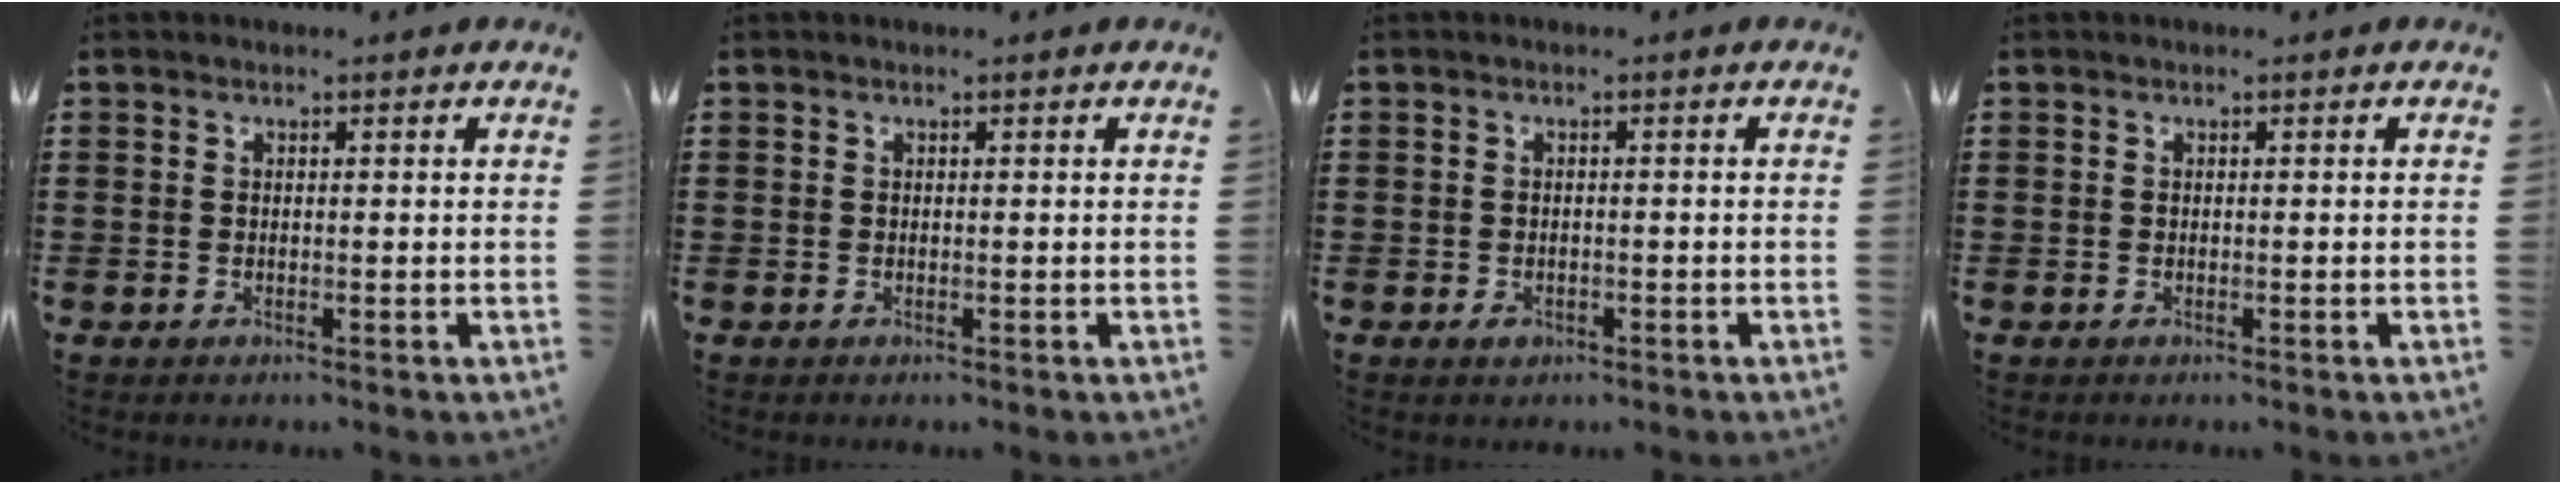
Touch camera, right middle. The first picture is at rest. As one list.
[{"total": 0.0}, {"total": 0.9, "force": [-0.5, 0.5, 0.4], "torque": [-0.012, -0.003, -0.010]}, {"total": 0.0}]